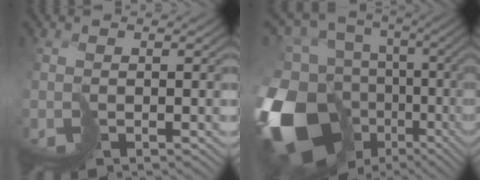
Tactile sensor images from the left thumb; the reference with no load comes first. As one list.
[{"total": 19.0, "force": [-5.5, 14.5, 11.0], "torque": [-0.303, -0.016, -0.053]}]